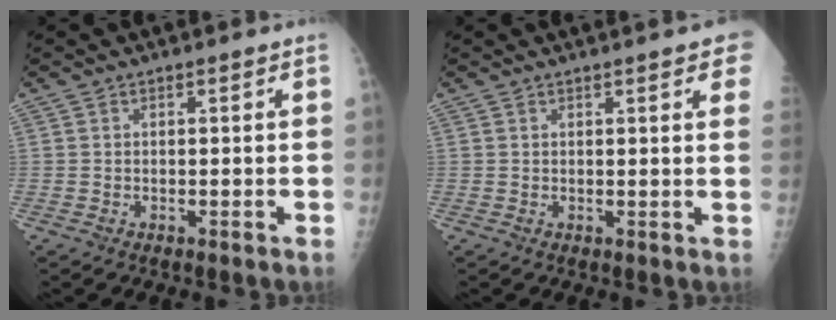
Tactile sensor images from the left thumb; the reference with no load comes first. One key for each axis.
{"total": 6.7, "fx": 4.0, "fy": 1.3, "fz": 5.2, "tx": -0.048, "ty": -0.001, "tz": 0.041}